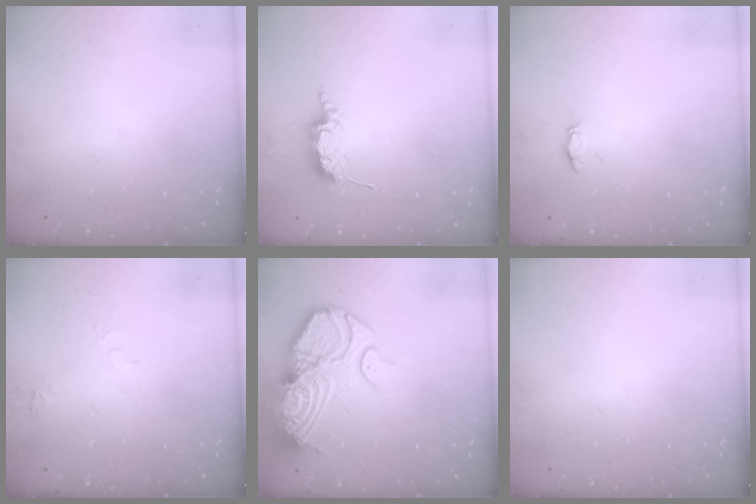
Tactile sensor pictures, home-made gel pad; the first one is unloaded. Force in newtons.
{"total": 6.3, "press": 6.2, "slide": 0.4}
{"total": 2.2, "press": 2.2, "slide": 0.3}
{"total": 3.0, "press": 2.1, "slide": 2.1}
{"total": 21.8, "press": 21.7, "slide": 2.0}
{"total": 0.0}